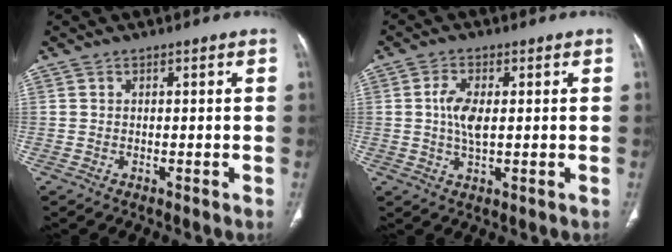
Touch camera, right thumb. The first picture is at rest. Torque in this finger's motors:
{"motor_torque": [0.92, 0.71, 0.72, -0.24, 0.32]}